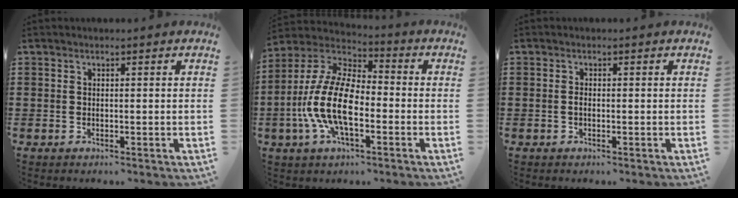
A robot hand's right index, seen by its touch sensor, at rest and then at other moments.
{"total": 12.9, "force": [-3.3, 6.0, 10.9], "torque": [-0.268, -0.007, -0.071]}
{"total": 0.9, "force": [-0.3, 0.4, 0.7], "torque": [-0.016, -0.002, -0.005]}